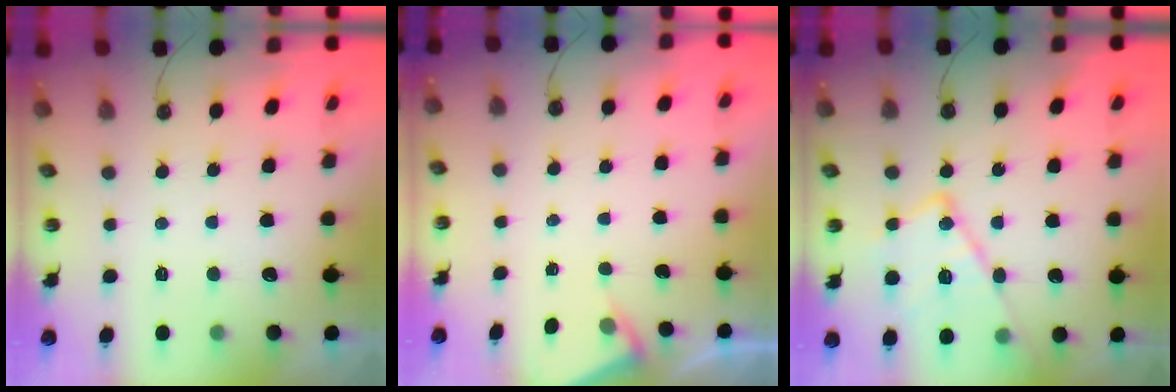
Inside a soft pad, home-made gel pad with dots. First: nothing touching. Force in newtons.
{"total": 2.6, "press": 2.6, "slide": 0.4}
{"total": 18.0, "press": 17.9, "slide": 1.2}